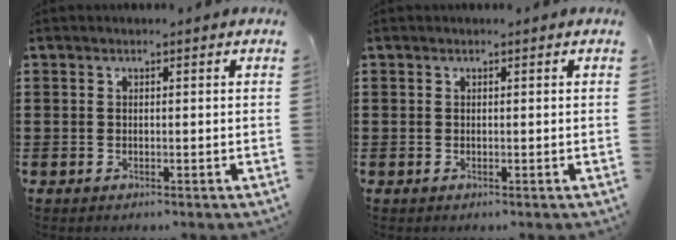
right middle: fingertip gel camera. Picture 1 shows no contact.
{"total": 0.0}